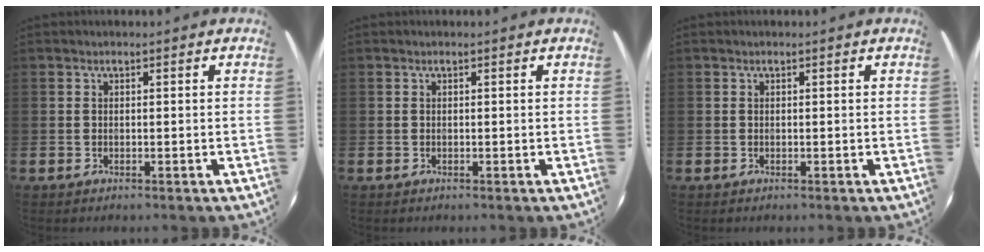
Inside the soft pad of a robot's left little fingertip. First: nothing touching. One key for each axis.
{"total": 0.0}
{"total": 0.0}